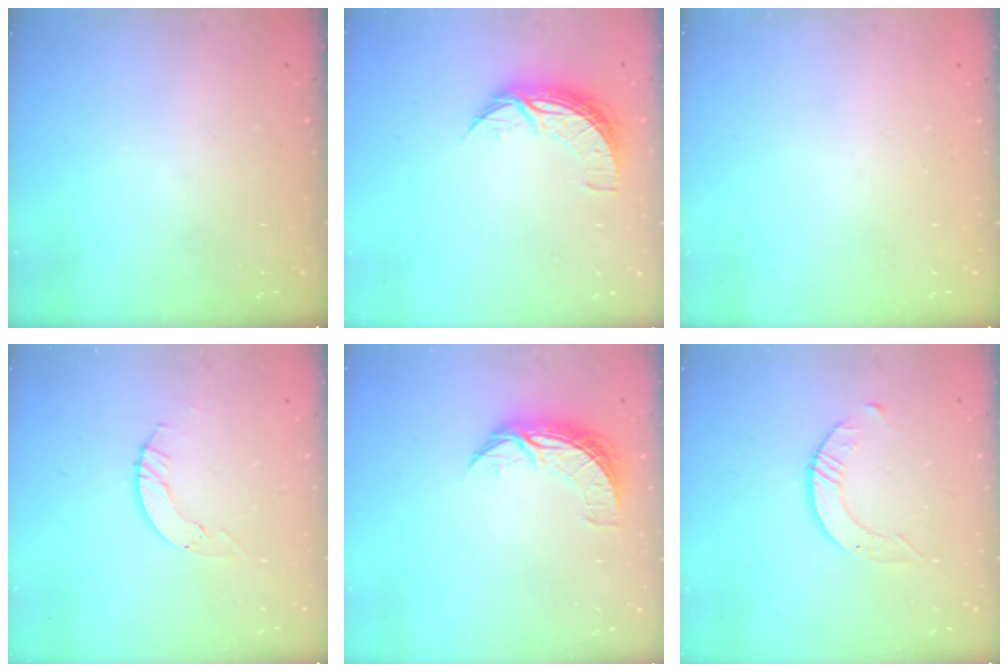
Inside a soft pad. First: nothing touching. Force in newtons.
{"total": 8.3, "press": 8.3, "slide": 0.5}
{"total": 0.0}
{"total": 4.0, "press": 4.0, "slide": 0.4}
{"total": 7.9, "press": 7.9, "slide": 0.1}
{"total": 3.7, "press": 3.7, "slide": 0.4}